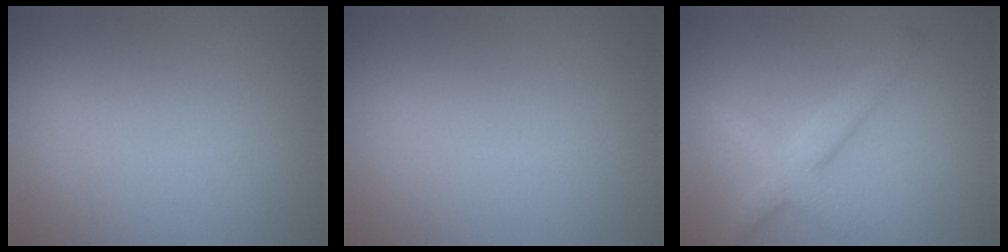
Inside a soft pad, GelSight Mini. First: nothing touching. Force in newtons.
{"total": 0.0}
{"total": 4.0, "press": 4.0, "slide": 0.1}